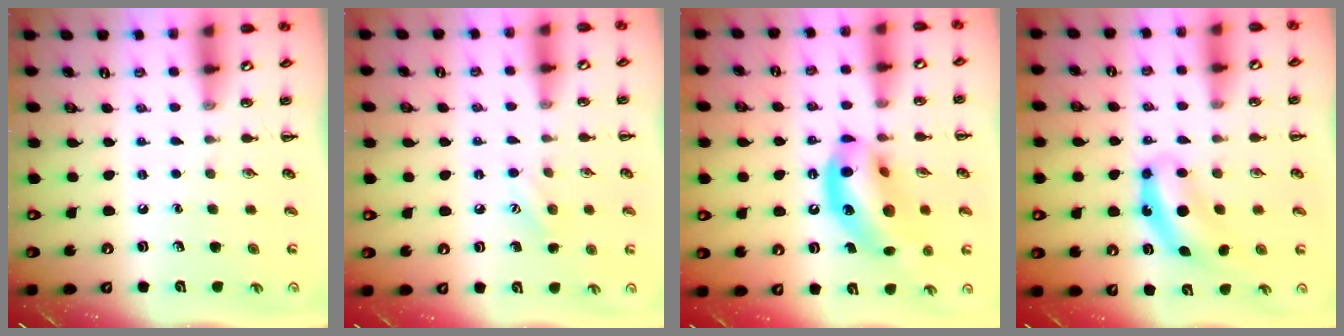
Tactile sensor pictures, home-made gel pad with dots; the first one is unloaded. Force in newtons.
{"total": 7.3, "press": 7.1, "slide": 1.8}
{"total": 17.3, "press": 16.7, "slide": 4.4}
{"total": 7.0, "press": 7.0, "slide": 0.1}